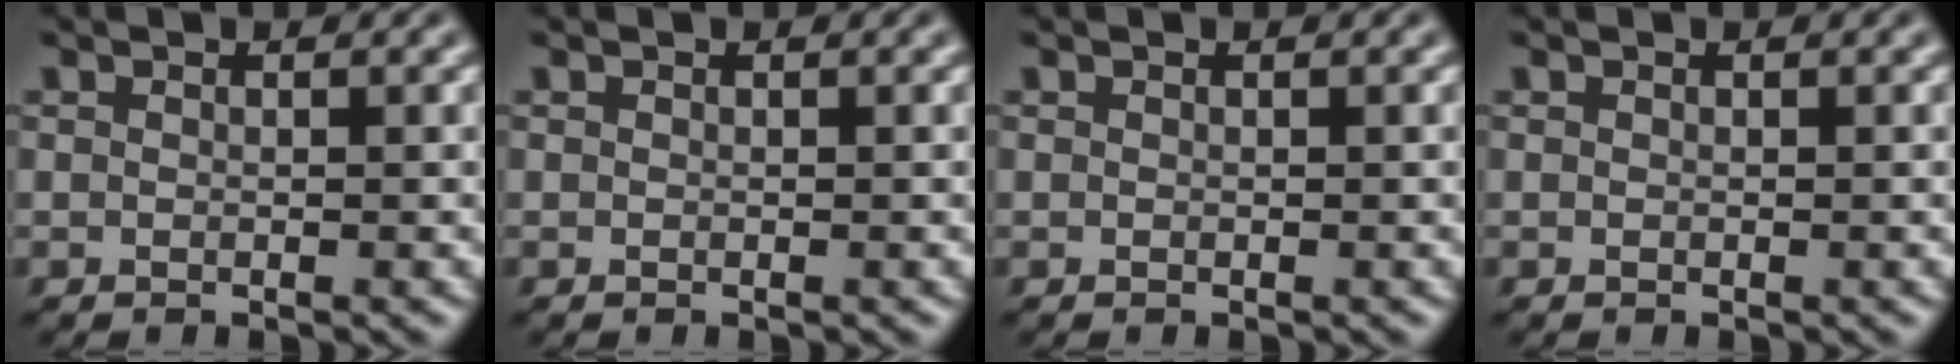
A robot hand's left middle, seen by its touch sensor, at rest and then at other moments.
{"total": 0.0}
{"total": 0.0}
{"total": 0.0}